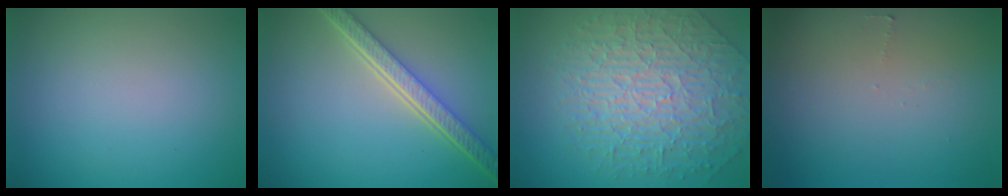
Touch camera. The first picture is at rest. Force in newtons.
{"total": 5.6, "press": 4.0, "slide": 3.9}
{"total": 7.2, "press": 5.8, "slide": 4.2}
{"total": 0.5, "press": 0.5, "slide": 0.1}